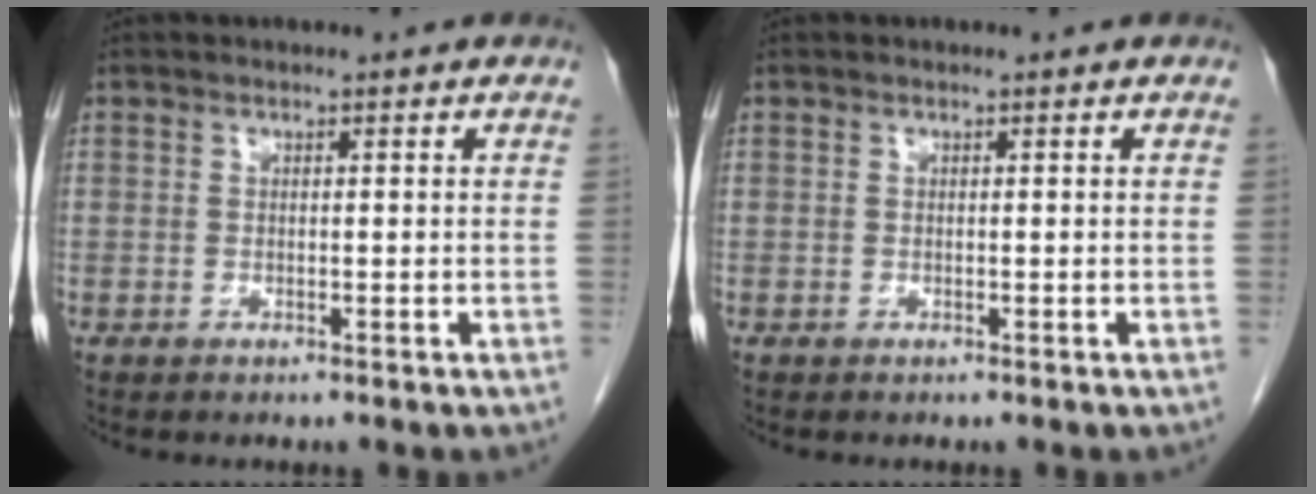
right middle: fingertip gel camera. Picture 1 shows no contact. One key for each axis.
{"total": 0.0}